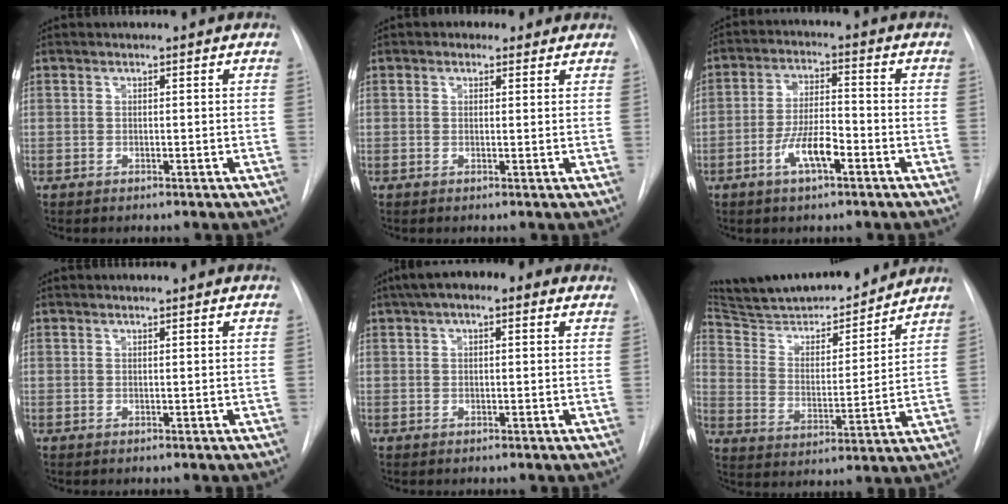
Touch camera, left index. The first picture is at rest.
{"total": 2.5, "force": [1.6, 1.8, 0.9], "torque": [-0.011, 0.014, 0.019]}
{"total": 6.8, "force": [-3.2, 1.8, 5.7], "torque": [-0.114, 0.002, -0.058]}
{"total": 0.8, "force": [0.8, 0.0, 0.3], "torque": [-0.011, 0.010, 0.012]}
{"total": 7.3, "force": [4.2, 2.8, 5.3], "torque": [-0.088, 0.039, 0.060]}
{"total": 20.2, "force": [18.7, 3.3, 7.1], "torque": [-0.113, -0.002, 0.293]}